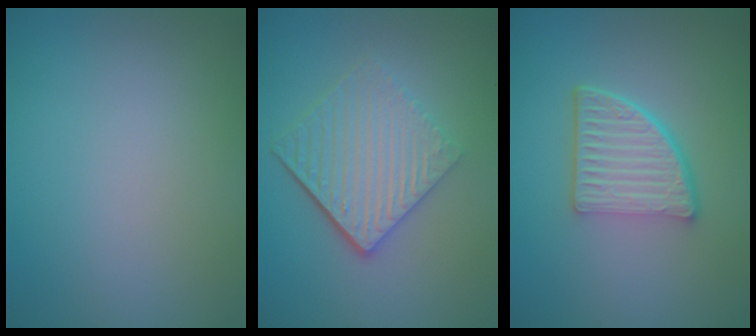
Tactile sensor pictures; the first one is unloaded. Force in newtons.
{"total": 5.6, "press": 3.9, "slide": 4.1}
{"total": 5.3, "press": 3.9, "slide": 3.7}